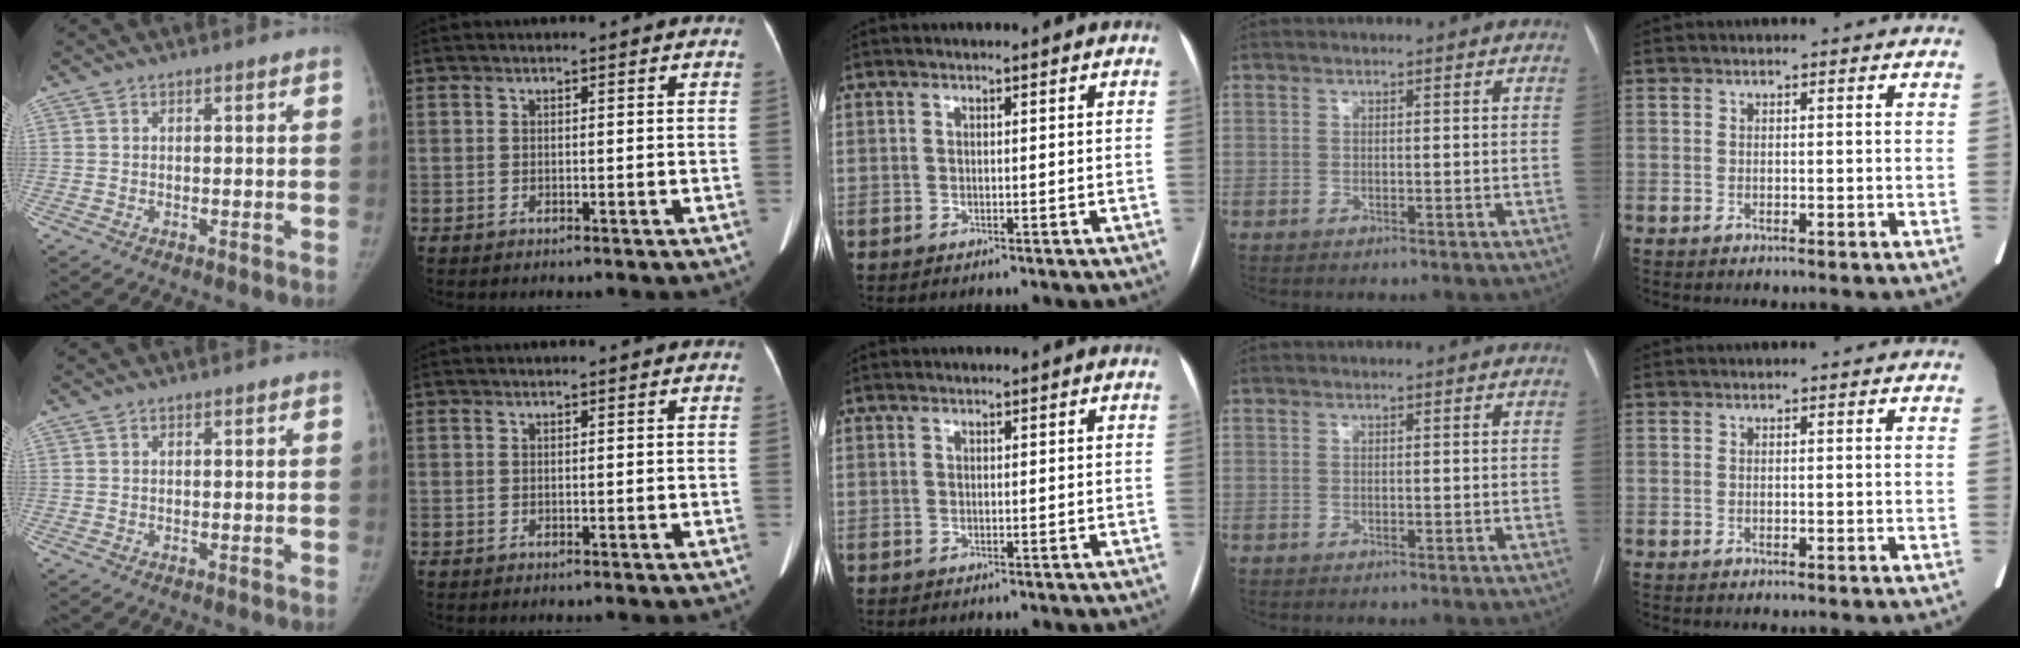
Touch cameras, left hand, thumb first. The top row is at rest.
{}